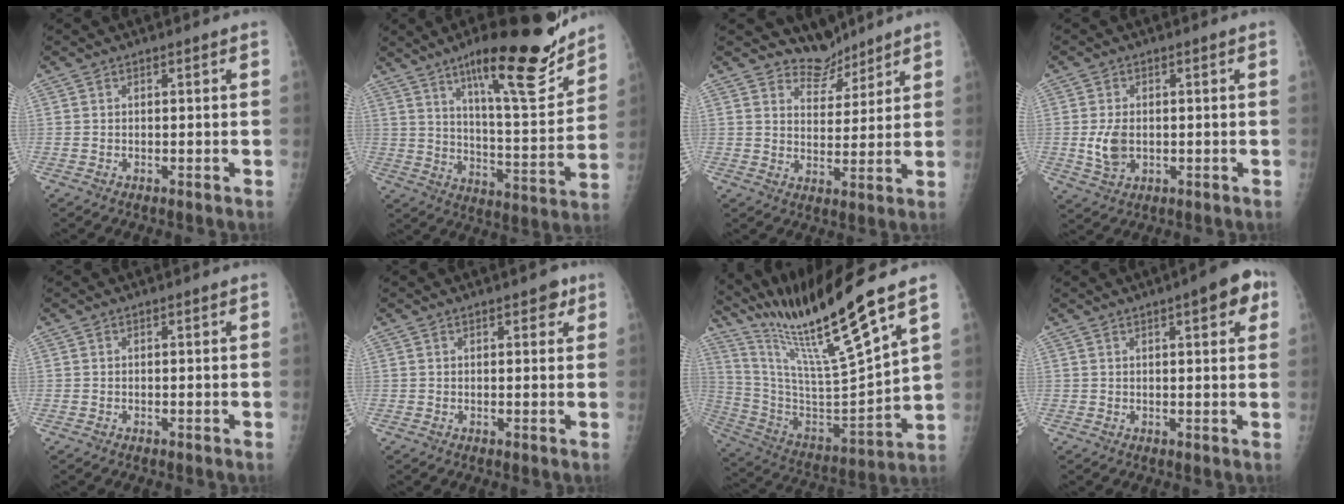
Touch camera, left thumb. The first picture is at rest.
{"total": 21.2, "force": [14.6, 4.4, 14.8], "torque": [-0.188, -0.082, 0.230]}
{"total": 5.4, "force": [4.9, 2.3, -0.6], "torque": [0.038, -0.048, 0.088]}
{"total": 5.0, "force": [-0.4, 3.3, 3.7], "torque": [-0.071, -0.003, -0.002]}
{"total": 0.0}
{"total": 2.6, "force": [1.4, 1.3, 1.7], "torque": [-0.007, -0.002, 0.014]}
{"total": 21.1, "force": [16.2, -0.6, 13.5], "torque": [-0.222, -0.085, 0.312]}
{"total": 6.8, "force": [3.1, 2.0, 5.8], "torque": [-0.057, -0.001, 0.032]}